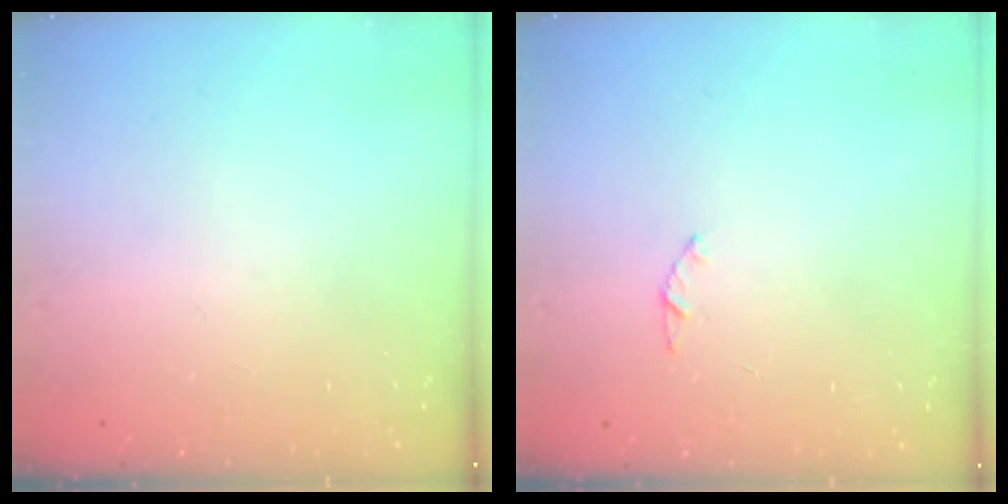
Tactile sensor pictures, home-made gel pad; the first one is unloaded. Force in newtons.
{"total": 1.0, "press": 0.9, "slide": 0.3}